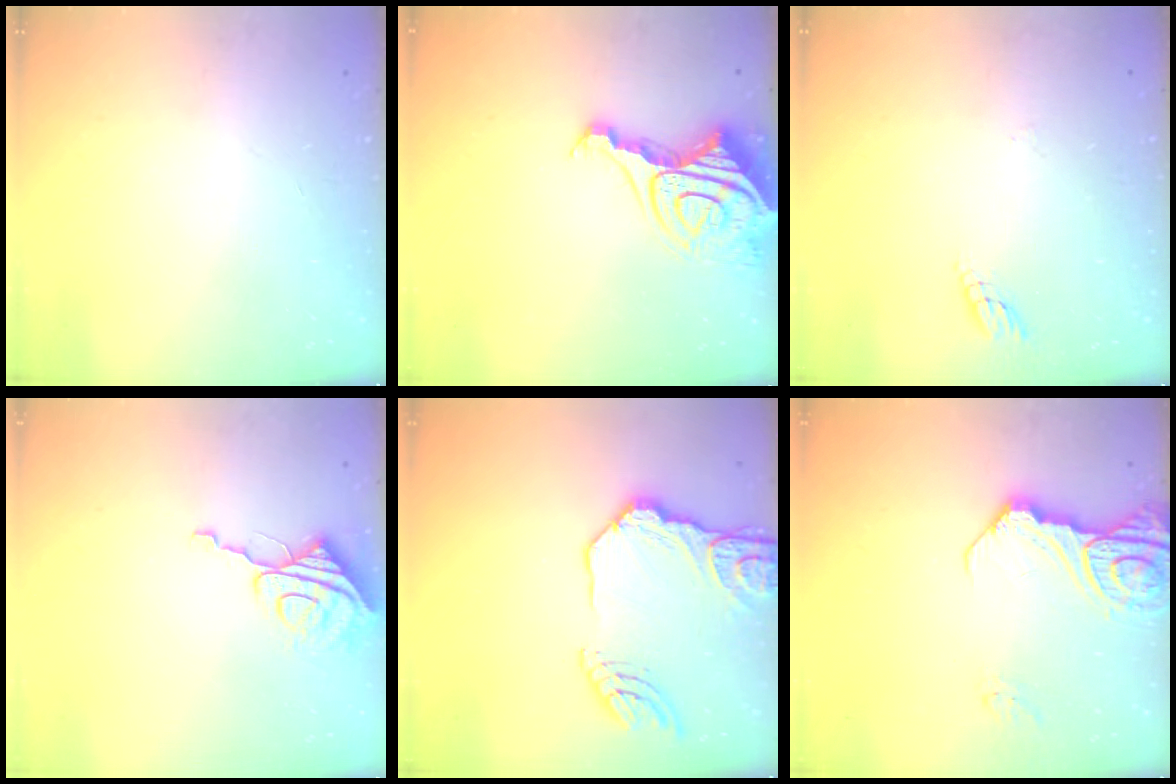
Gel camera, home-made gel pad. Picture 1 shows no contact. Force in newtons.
{"total": 15.2, "press": 15.2, "slide": 1.4}
{"total": 4.0, "press": 4.0, "slide": 0.4}
{"total": 9.0, "press": 8.9, "slide": 0.9}
{"total": 15.8, "press": 15.8, "slide": 0.8}
{"total": 13.4, "press": 13.3, "slide": 1.5}